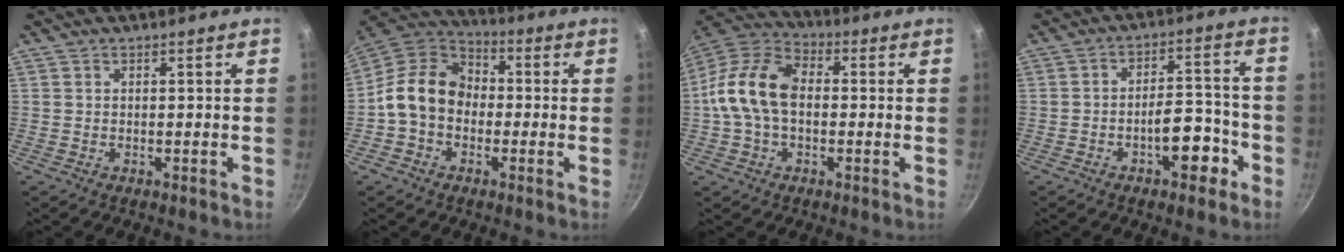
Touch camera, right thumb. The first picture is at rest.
{"total": 13.1, "force": [-1.1, 10.3, 8.0], "torque": [-0.104, 0.037, -0.041]}
{"total": 14.1, "force": [-0.2, 9.4, 10.5], "torque": [-0.177, 0.038, -0.023]}
{"total": 9.1, "force": [-4.3, 4.3, 6.8], "torque": [-0.069, 0.048, -0.057]}